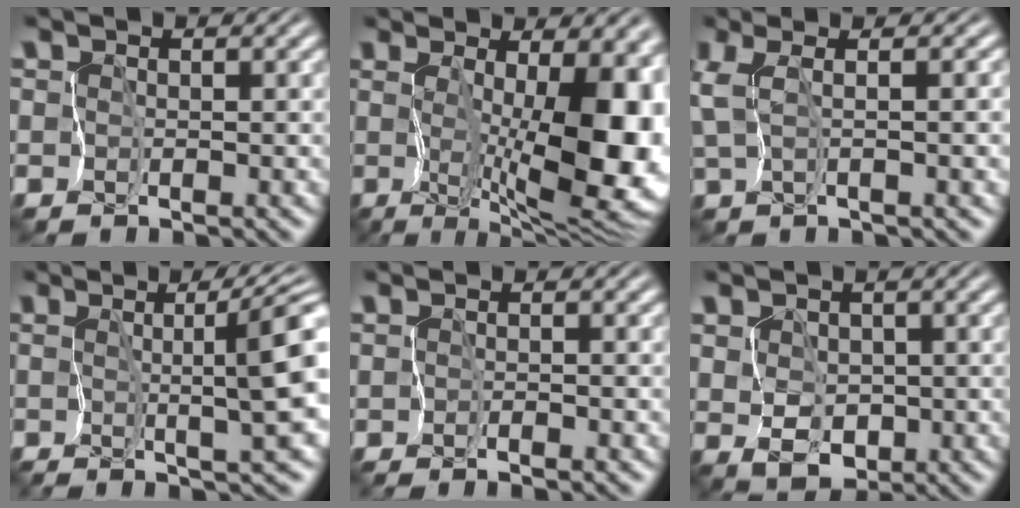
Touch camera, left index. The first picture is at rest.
{"total": 11.7, "force": [-0.3, 3.0, 11.3], "torque": [-0.157, -0.004, -0.003]}
{"total": 5.0, "force": [0.7, 1.7, 4.7], "torque": [-0.113, 0.003, 0.020]}
{"total": 6.2, "force": [0.7, -0.2, 6.2], "torque": [-0.078, 0.003, 0.009]}
{"total": 1.0, "force": [-0.3, -1.0, -0.1], "torque": [-0.009, -0.001, -0.007]}
{"total": 2.0, "force": [0.2, 1.3, 1.4], "torque": [-0.040, -0.007, 0.012]}